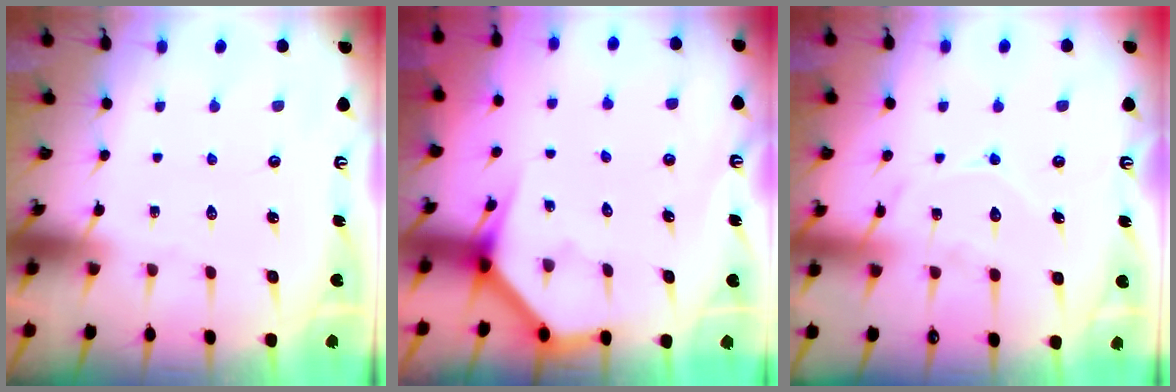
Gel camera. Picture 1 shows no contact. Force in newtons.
{"total": 3.8, "press": 3.8, "slide": 0.2}
{"total": 10.5, "press": 10.4, "slide": 1.0}